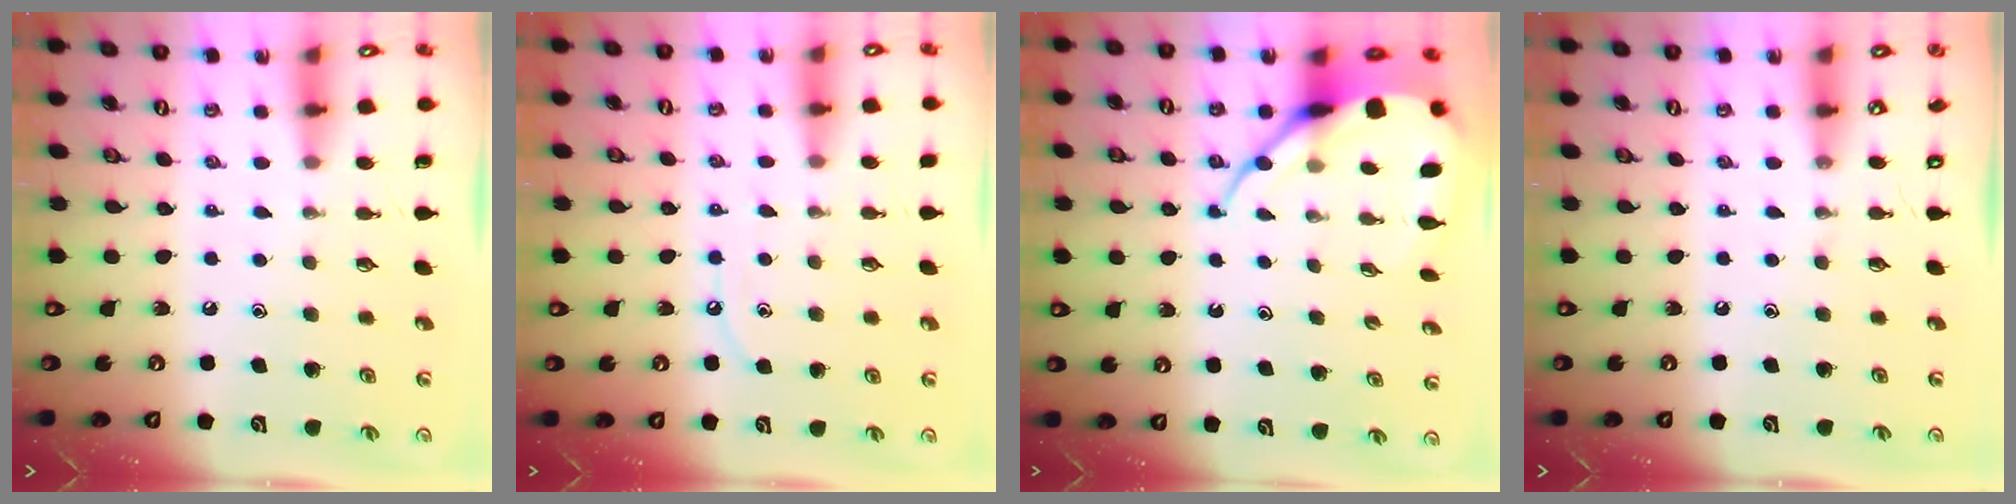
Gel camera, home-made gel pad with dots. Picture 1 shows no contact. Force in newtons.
{"total": 6.5, "press": 6.5, "slide": 0.8}
{"total": 10.0, "press": 10.0, "slide": 0.6}
{"total": 0.0}